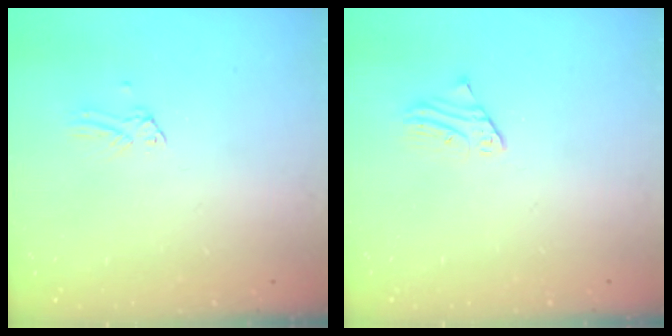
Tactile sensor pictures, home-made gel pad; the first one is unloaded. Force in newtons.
{"total": 2.7, "press": 2.7, "slide": 0.1}